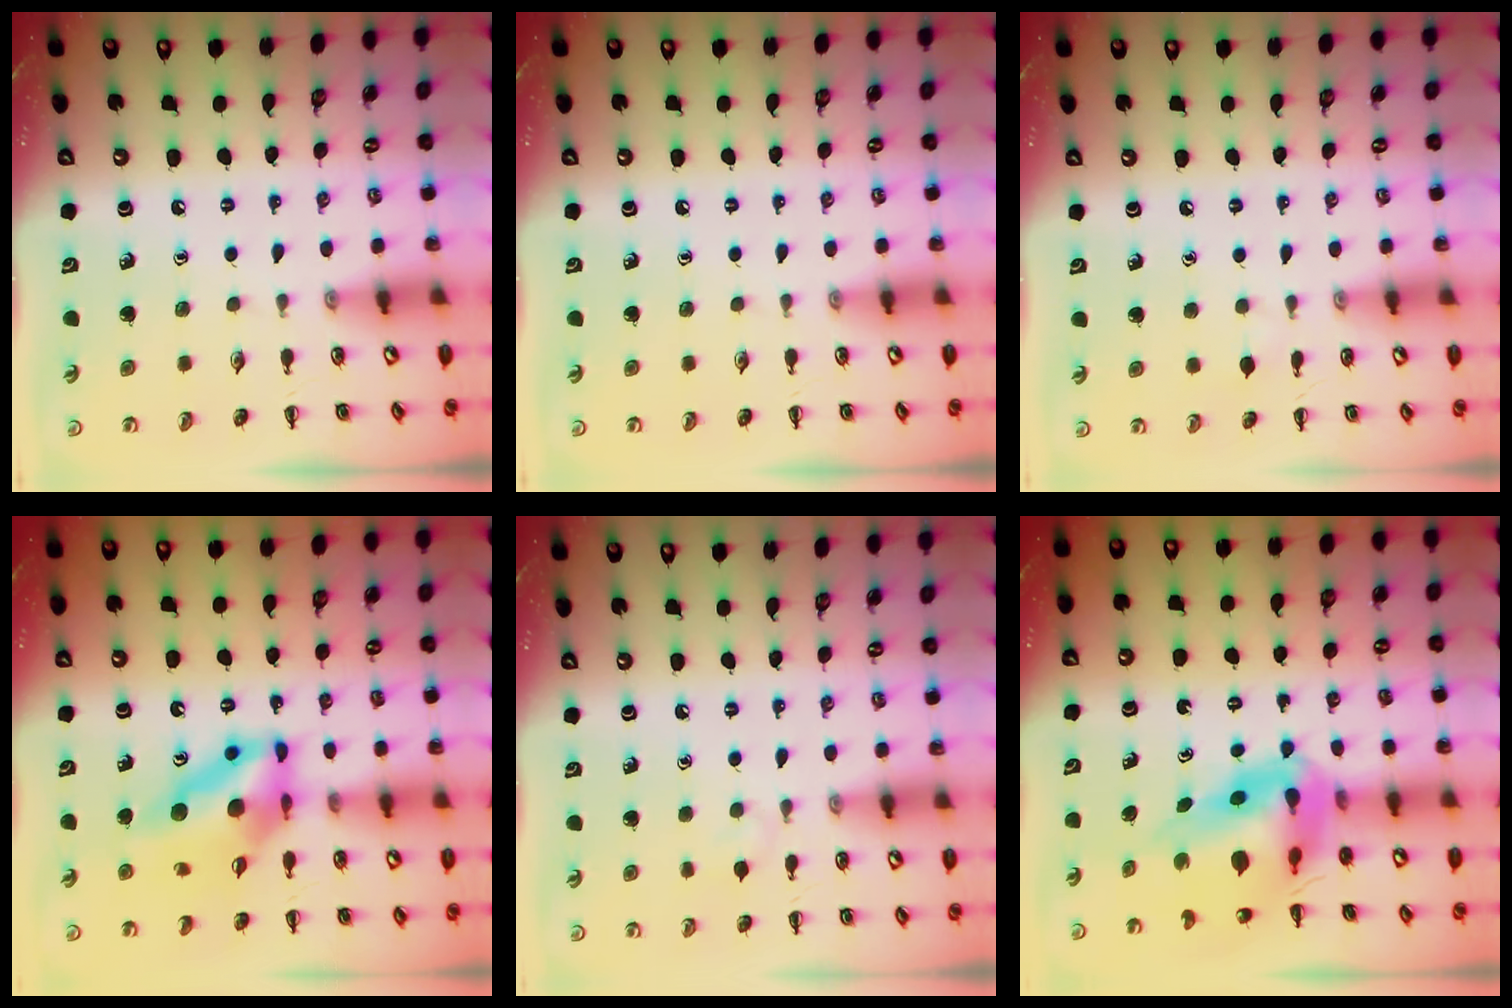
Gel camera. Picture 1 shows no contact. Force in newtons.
{"total": 0.0}
{"total": 2.8, "press": 2.6, "slide": 1.1}
{"total": 11.0, "press": 10.3, "slide": 3.7}
{"total": 4.4, "press": 4.1, "slide": 1.6}
{"total": 8.6, "press": 8.2, "slide": 2.6}